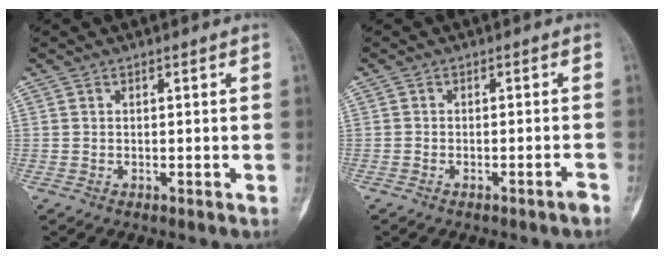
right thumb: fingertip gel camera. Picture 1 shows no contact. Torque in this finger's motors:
{"motor_torque": [1.01, 0.70, 0.09, -0.29, 0.06]}